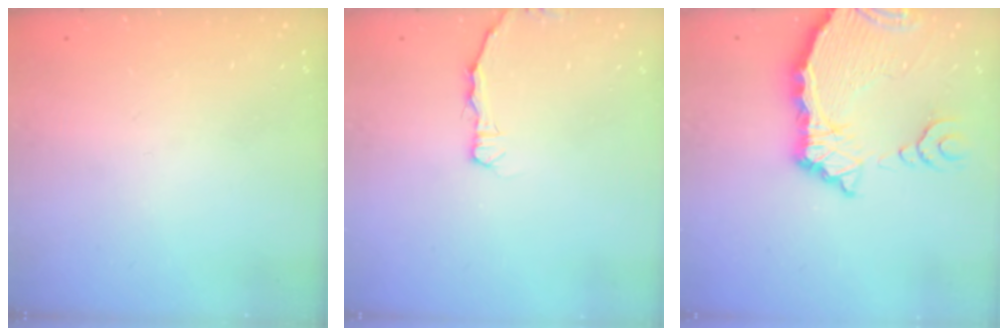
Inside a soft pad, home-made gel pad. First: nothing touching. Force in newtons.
{"total": 2.9, "press": 2.9, "slide": 0.4}
{"total": 10.7, "press": 10.6, "slide": 1.3}